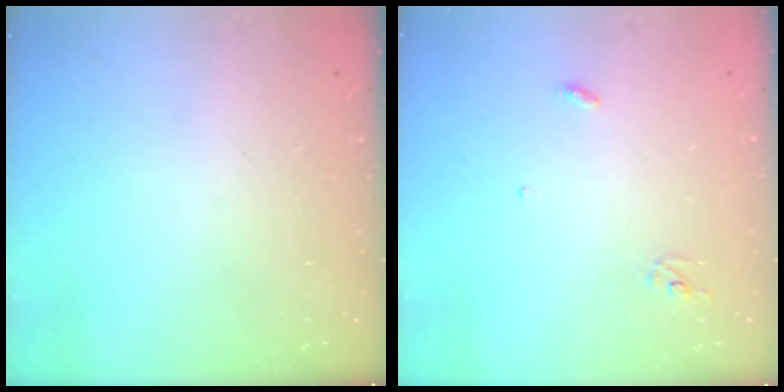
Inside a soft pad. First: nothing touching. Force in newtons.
{"total": 3.0, "press": 2.9, "slide": 0.2}